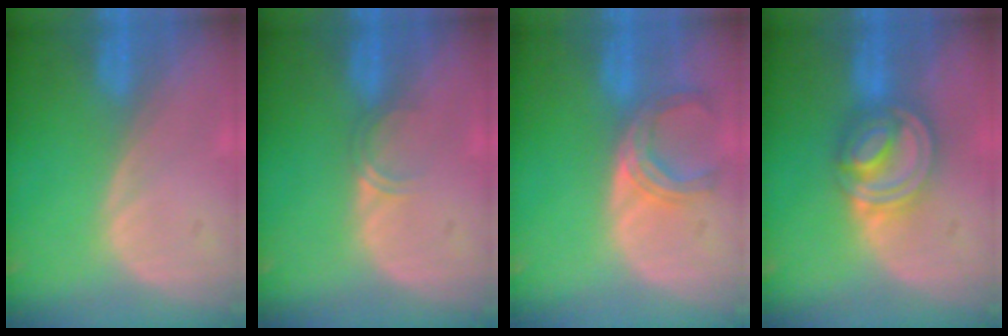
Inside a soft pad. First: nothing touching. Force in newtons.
{"total": 1.7, "press": 1.4, "slide": 1.0}
{"total": 4.9, "press": 4.8, "slide": 1.1}
{"total": 7.9, "press": 6.7, "slide": 4.0}